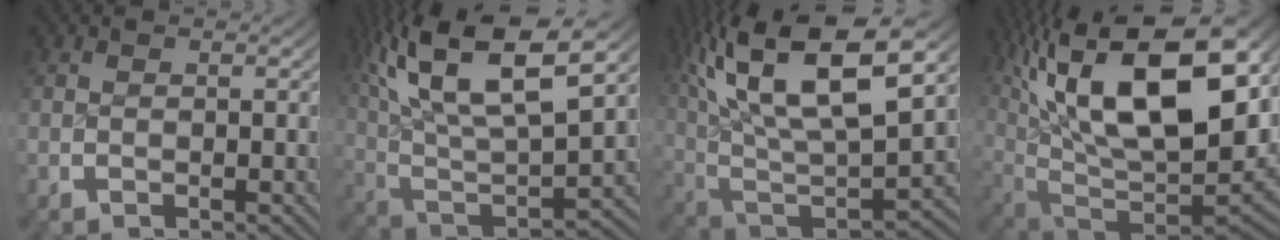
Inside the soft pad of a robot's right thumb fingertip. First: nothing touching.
{"total": 14.5, "force": [3.8, 8.6, 11.0], "torque": [-0.226, -0.019, 0.067]}
{"total": 16.1, "force": [3.4, 9.6, 12.5], "torque": [-0.264, -0.036, 0.072]}
{"total": 21.4, "force": [2.9, 13.1, 16.6], "torque": [-0.336, -0.050, 0.073]}